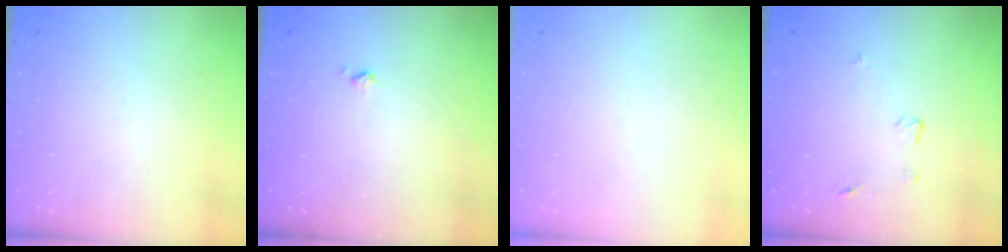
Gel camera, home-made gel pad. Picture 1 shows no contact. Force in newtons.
{"total": 4.0, "press": 4.0, "slide": 0.5}
{"total": 0.0}
{"total": 4.3, "press": 4.3, "slide": 0.5}